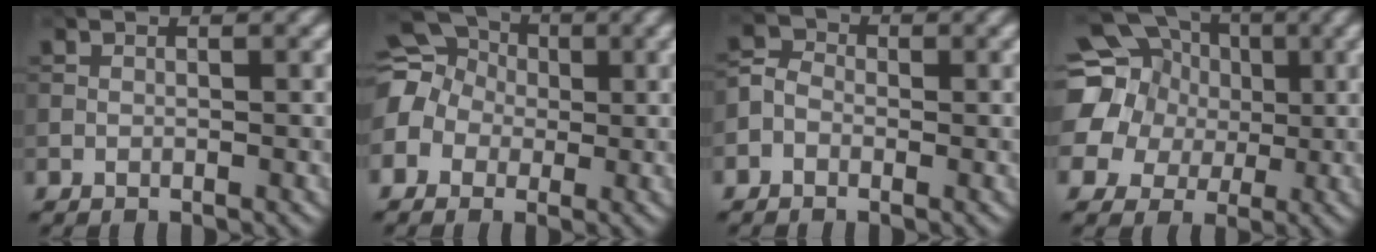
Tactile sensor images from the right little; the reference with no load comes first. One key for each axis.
{"total": 8.1, "fx": -1.2, "fy": 7.4, "fz": 3.0, "tx": -0.085, "ty": 0.016, "tz": -0.068}
{"total": 1.6, "fx": -1.0, "fy": 1.2, "fz": 0.2, "tx": -0.004, "ty": 0.003, "tz": -0.031}
{"total": 17.5, "fx": 3.1, "fy": 16.2, "fz": 5.8, "tx": -0.171, "ty": 0.005, "tz": 0.017}